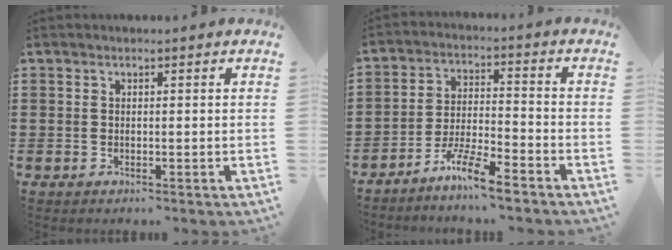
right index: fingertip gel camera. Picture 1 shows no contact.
{"total": 6.7, "force": [-5.5, 0.3, 3.7], "torque": [-0.080, -0.002, -0.107]}